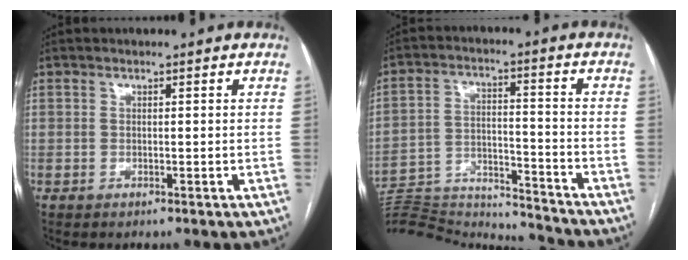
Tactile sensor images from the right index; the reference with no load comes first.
{"total": 22.0, "force": [-21.3, 2.7, 4.5], "torque": [-0.129, 0.007, -0.329]}